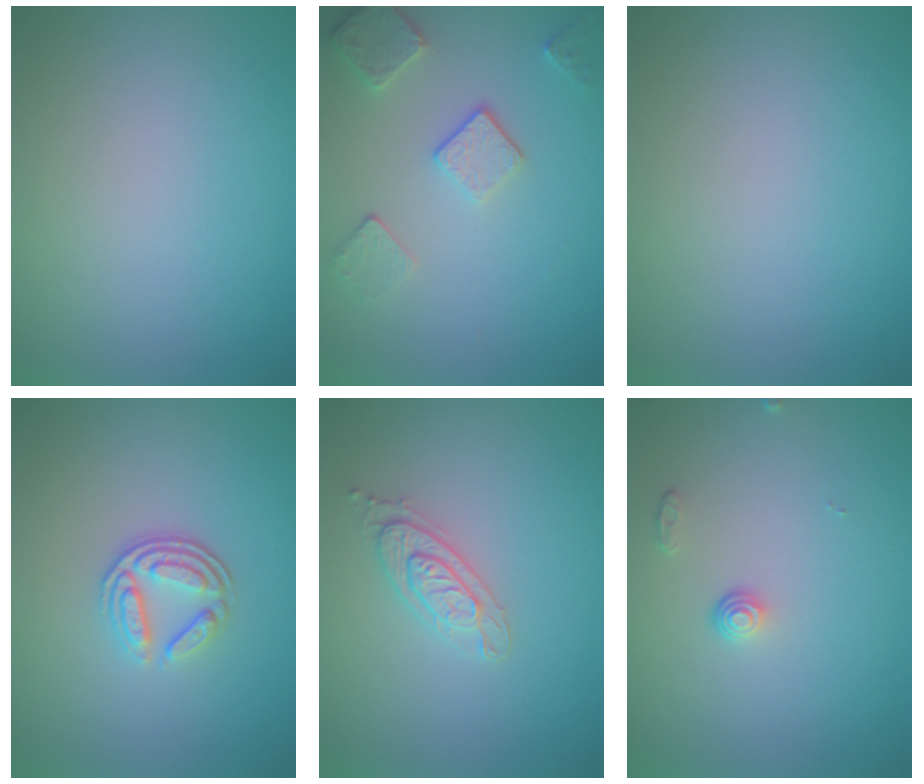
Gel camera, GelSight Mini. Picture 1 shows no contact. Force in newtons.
{"total": 3.7, "press": 3.0, "slide": 2.3}
{"total": 0.0}
{"total": 3.4, "press": 2.5, "slide": 2.2}
{"total": 2.2, "press": 2.1, "slide": 0.5}
{"total": 1.1, "press": 0.8, "slide": 0.8}